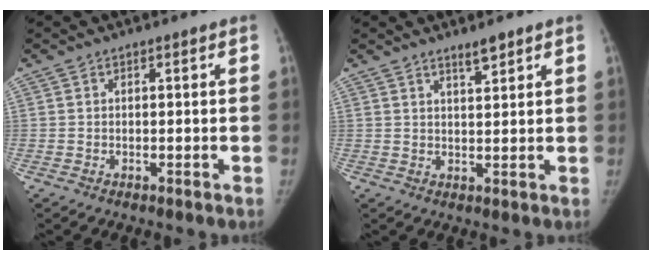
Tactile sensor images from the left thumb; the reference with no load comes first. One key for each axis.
{"total": 2.4, "fx": 1.9, "fy": 0.3, "fz": 1.3, "tx": -0.018, "ty": -0.016, "tz": 0.035}